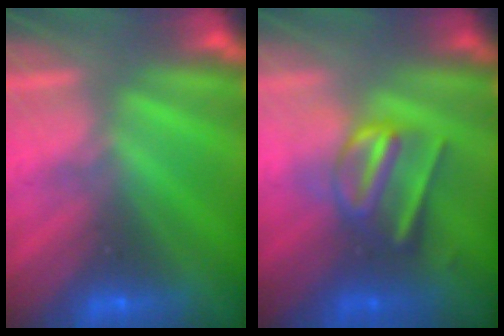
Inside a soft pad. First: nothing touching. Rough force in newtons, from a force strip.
{"total": 3.0}